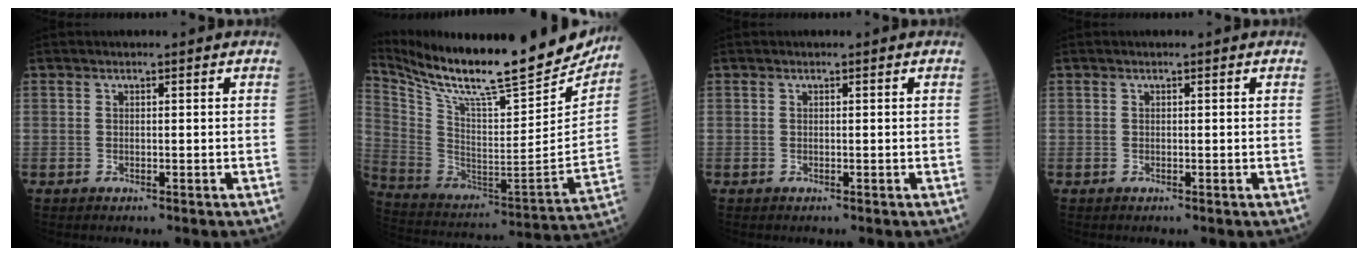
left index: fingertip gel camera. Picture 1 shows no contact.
{"total": 27.9, "force": [24.5, 3.6, 12.8], "torque": [-0.244, -0.068, 0.370]}
{"total": 0.0}
{"total": 0.0}